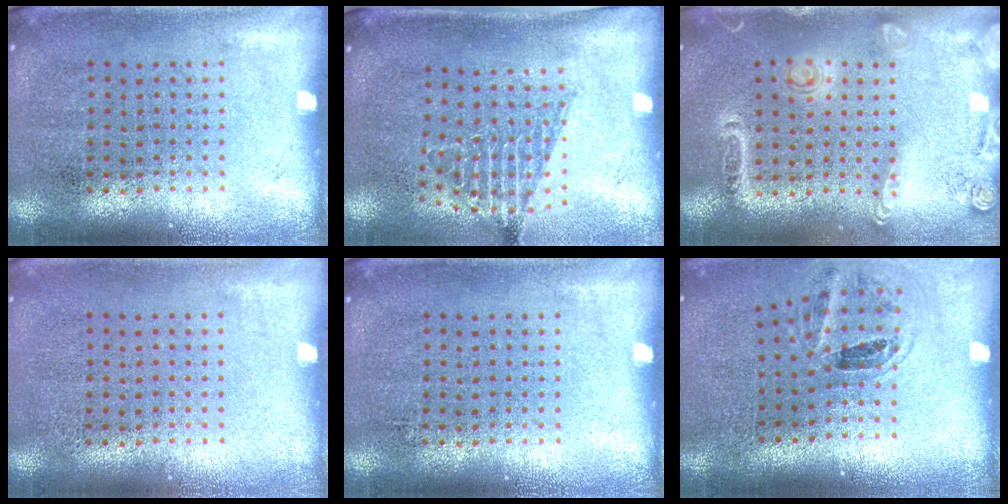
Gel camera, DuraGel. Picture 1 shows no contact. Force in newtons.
{"total": 1.4, "press": 1.1, "slide": 0.8}
{"total": 1.6, "press": 1.4, "slide": 0.8}
{"total": 0.0}
{"total": 0.0}
{"total": 1.1, "press": 1.0, "slide": 0.5}